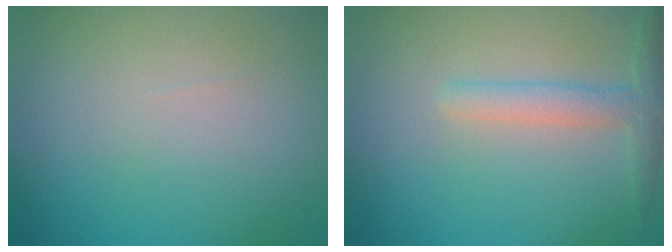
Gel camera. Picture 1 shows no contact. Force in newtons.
{"total": 2.4, "press": 2.4, "slide": 0.2}